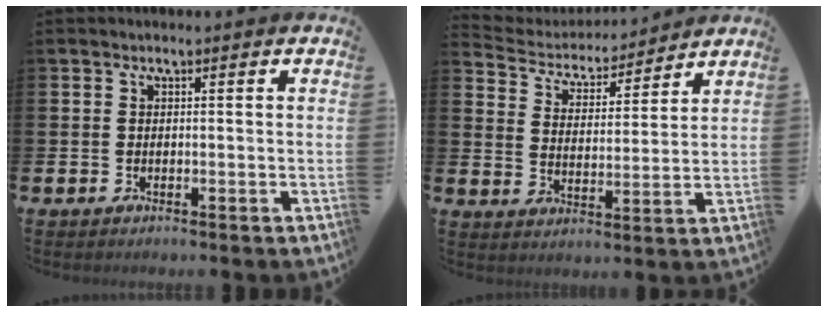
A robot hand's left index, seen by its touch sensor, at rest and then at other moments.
{"total": 4.6, "force": [4.4, 1.3, 0.2], "torque": [-0.038, -0.035, 0.072]}